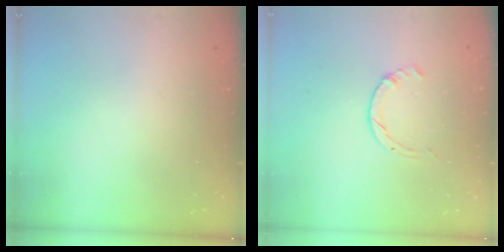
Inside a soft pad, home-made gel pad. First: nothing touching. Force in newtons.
{"total": 1.4, "press": 1.4, "slide": 0.2}